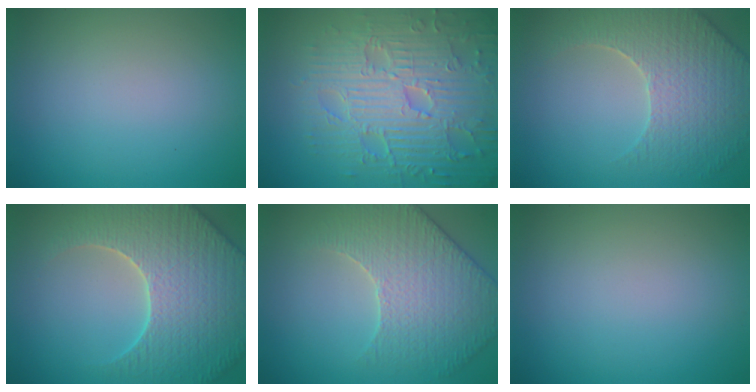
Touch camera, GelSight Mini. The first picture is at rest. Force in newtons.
{"total": 9.4, "press": 6.8, "slide": 6.5}
{"total": 5.1, "press": 4.6, "slide": 2.1}
{"total": 7.7, "press": 7.4, "slide": 2.0}
{"total": 4.6, "press": 4.6, "slide": 0.2}
{"total": 0.0}